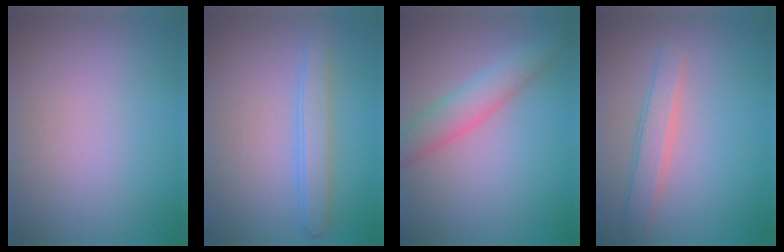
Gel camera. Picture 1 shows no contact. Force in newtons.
{"total": 2.5, "press": 2.5, "slide": 0.1}
{"total": 3.7, "press": 3.7, "slide": 0.3}
{"total": 2.6, "press": 2.6, "slide": 0.1}